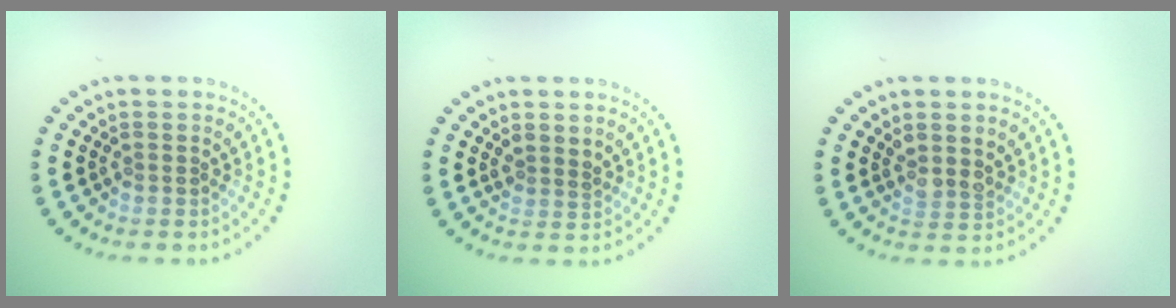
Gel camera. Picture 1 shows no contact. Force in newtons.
{"total": 1.3, "press": 1.1, "slide": 0.7}
{"total": 1.8, "press": 1.6, "slide": 0.9}